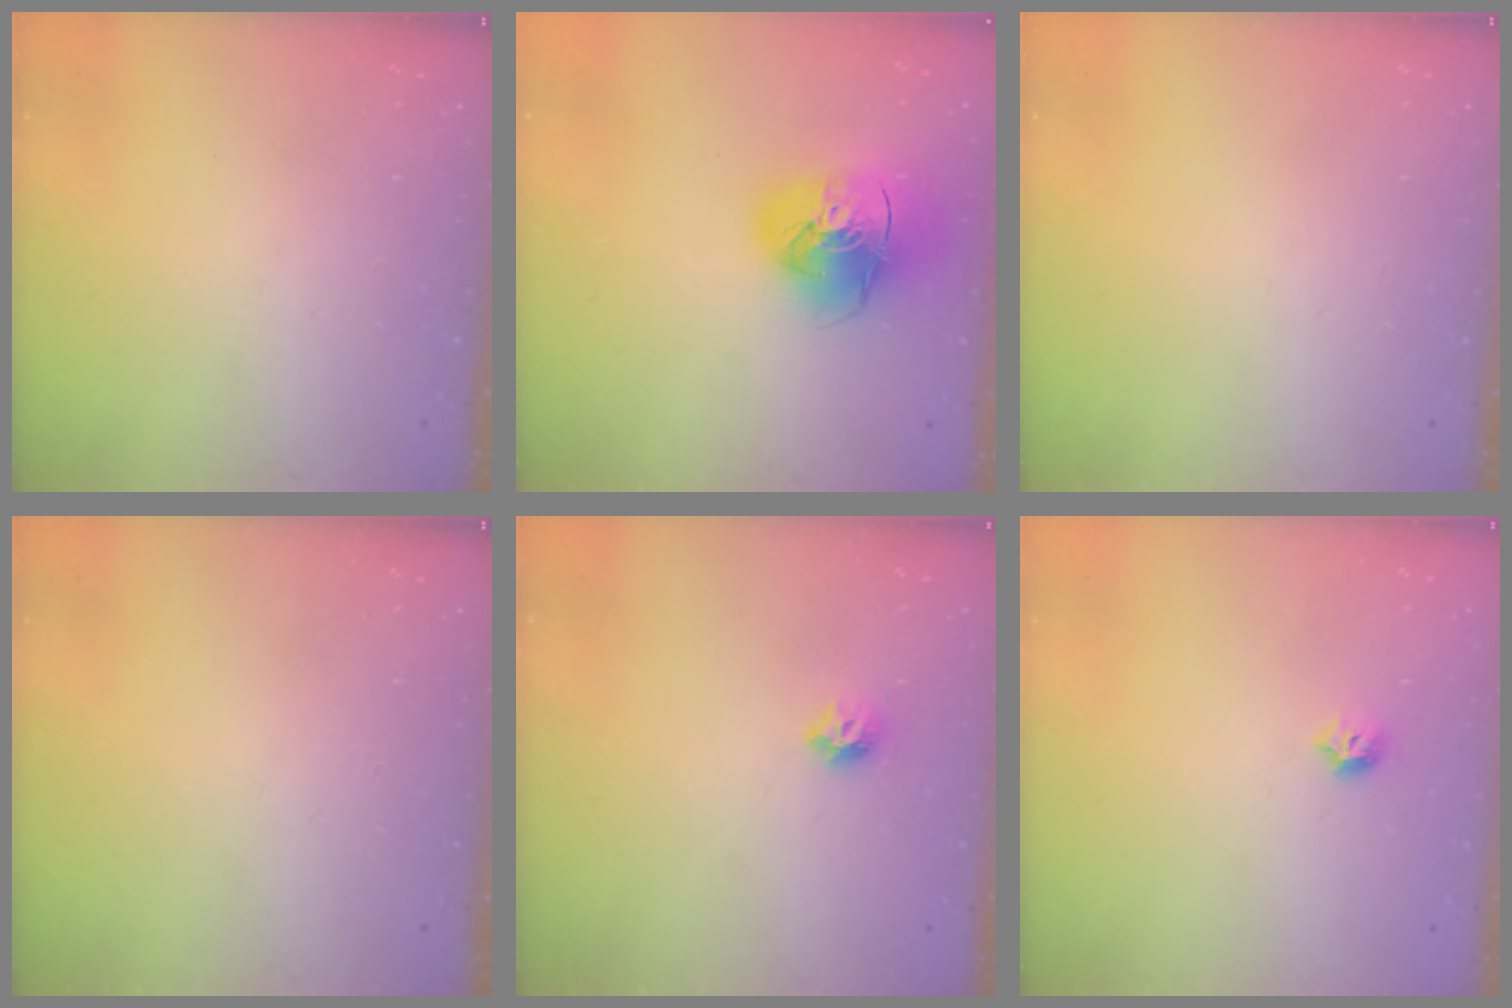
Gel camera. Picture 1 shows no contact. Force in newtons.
{"total": 14.9, "press": 14.8, "slide": 1.9}
{"total": 0.0}
{"total": 0.0}
{"total": 5.8, "press": 5.7, "slide": 0.9}
{"total": 4.9, "press": 4.8, "slide": 0.9}